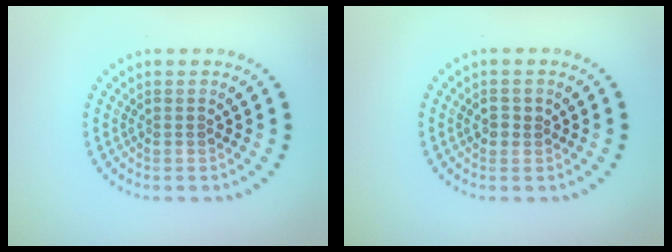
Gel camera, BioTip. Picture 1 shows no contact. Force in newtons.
{"total": 1.3, "press": 1.3, "slide": 0.4}